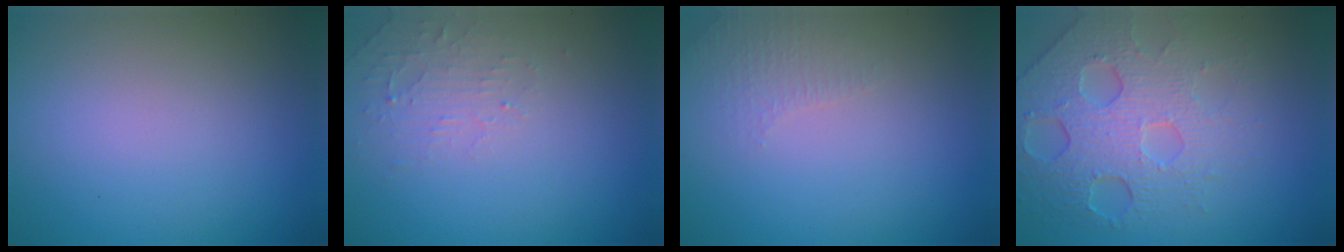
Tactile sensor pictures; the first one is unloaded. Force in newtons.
{"total": 2.0, "press": 1.9, "slide": 0.4}
{"total": 1.6, "press": 1.6, "slide": 0.4}
{"total": 7.3, "press": 5.1, "slide": 5.2}